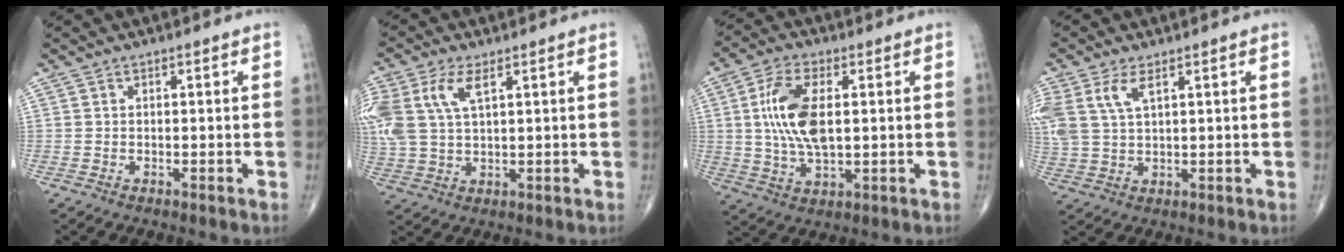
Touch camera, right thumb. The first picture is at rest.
{"total": 11.3, "force": [4.1, 5.6, 8.9], "torque": [-0.223, 0.006, 0.085]}
{"total": 11.9, "force": [1.6, 5.6, 10.3], "torque": [-0.208, -0.002, 0.031]}
{"total": 8.0, "force": [3.5, 3.7, 6.2], "torque": [-0.155, 0.004, 0.079]}